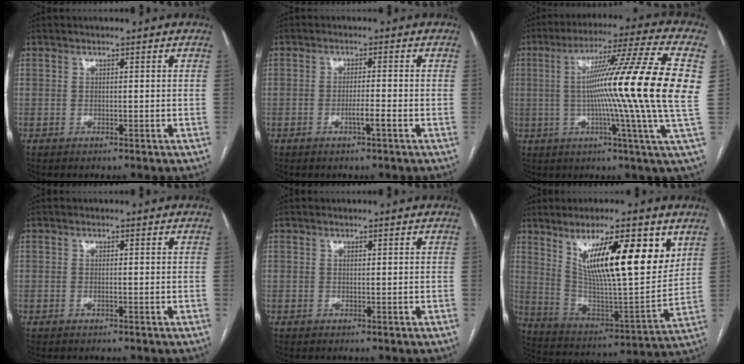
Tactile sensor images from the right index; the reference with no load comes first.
{"total": 2.6, "force": [-1.1, -0.1, 2.3], "torque": [-0.040, -0.001, -0.021]}
{"total": 22.4, "force": [1.2, -2.6, 22.2], "torque": [-0.316, -0.003, -0.005]}
{"total": 0.5, "force": [-0.2, 0.0, 0.5], "torque": [-0.011, 0.000, -0.002]}
{"total": 0.0}
{"total": 19.2, "force": [9.0, 3.0, 16.8], "torque": [-0.267, -0.009, 0.154]}